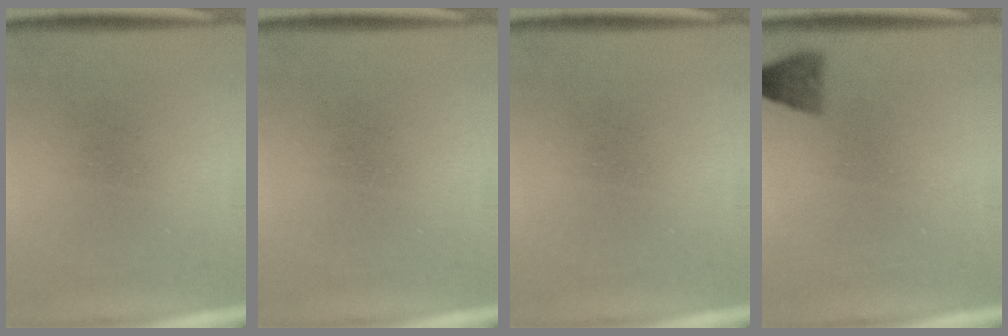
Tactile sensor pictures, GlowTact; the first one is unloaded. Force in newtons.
{"total": 0.0}
{"total": 0.0}
{"total": 2.5}